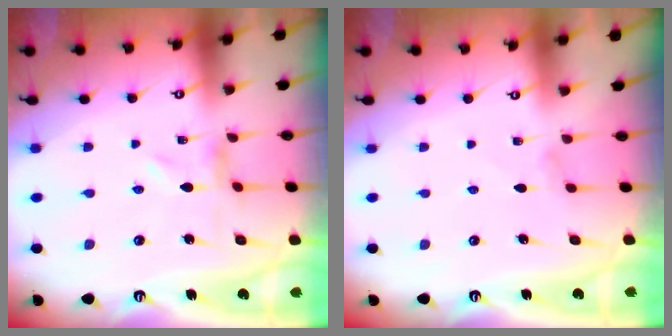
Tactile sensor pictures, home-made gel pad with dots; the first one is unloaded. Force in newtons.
{"total": 0.0}